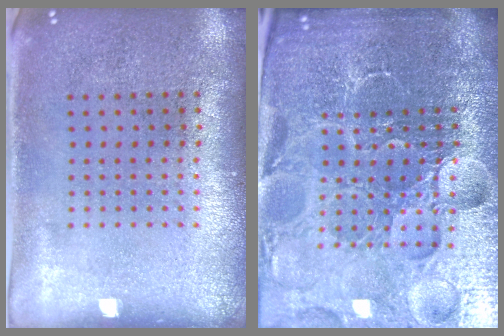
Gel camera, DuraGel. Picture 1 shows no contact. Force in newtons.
{"total": 6.8, "press": 6.0, "slide": 3.2}